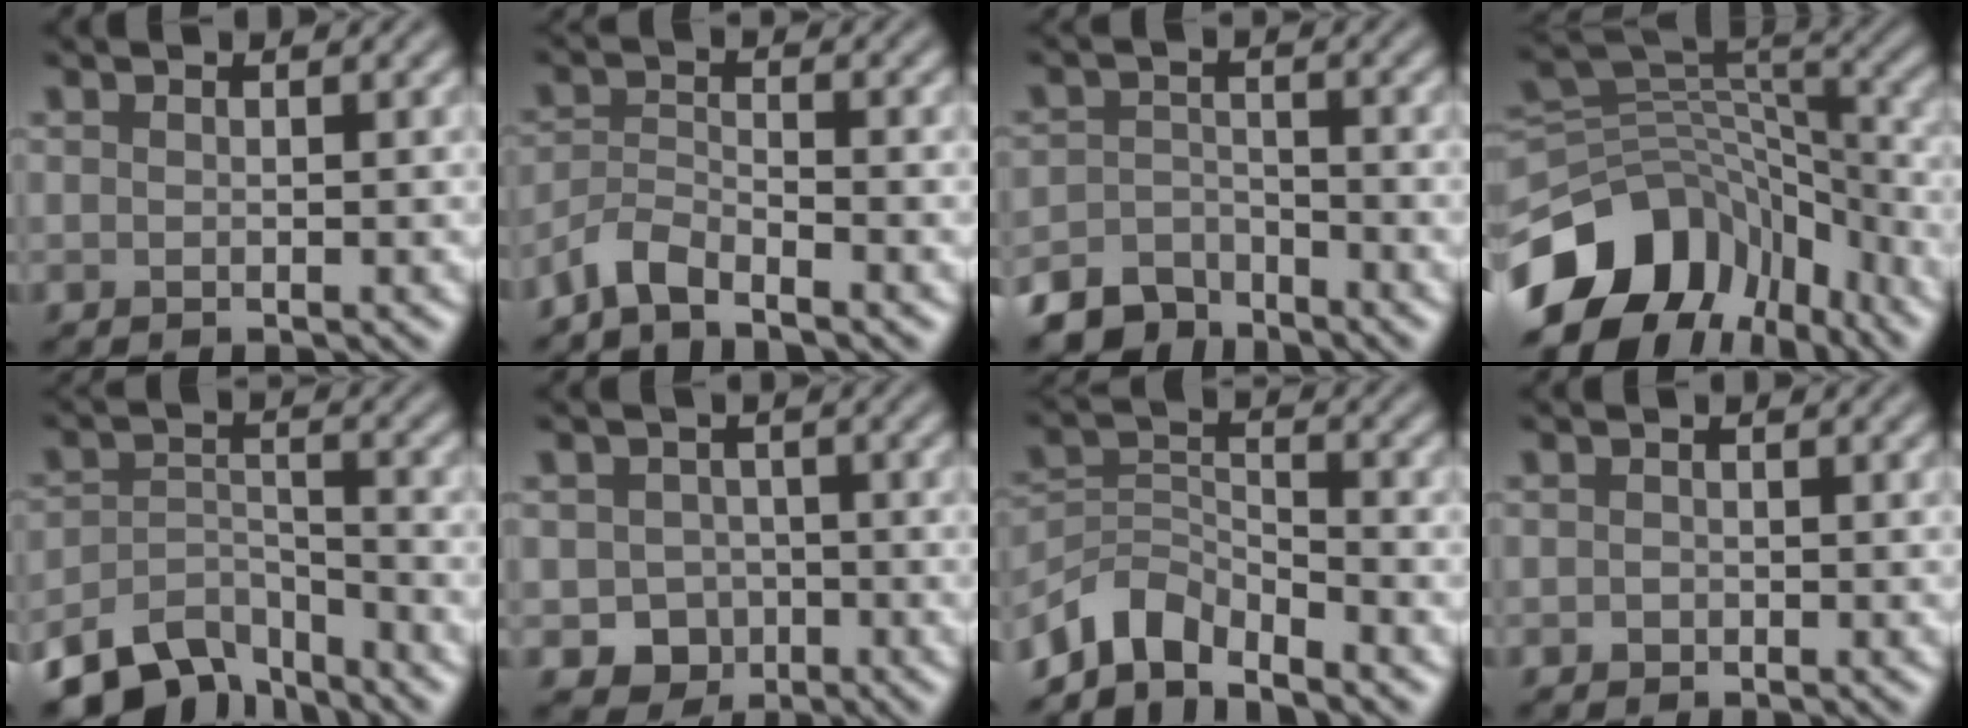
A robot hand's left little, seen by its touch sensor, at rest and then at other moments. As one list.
[{"total": 2.7, "force": [-2.5, 0.4, 1.1], "torque": [-0.023, 0.002, -0.061]}, {"total": 4.5, "force": [-3.9, 2.0, 0.8], "torque": [-0.010, -0.006, -0.078]}, {"total": 12.1, "force": [-6.8, 8.1, 5.8], "torque": [-0.109, 0.013, -0.125]}, {"total": 6.8, "force": [-5.5, 3.0, 2.7], "torque": [-0.047, -0.015, -0.097]}, {"total": 3.9, "force": [-1.4, 3.5, 1.1], "torque": [-0.004, -0.002, -0.024]}, {"total": 4.2, "force": [-3.7, 1.6, 1.2], "torque": [-0.016, -0.001, -0.087]}, {"total": 0.6, "force": [-0.3, 0.5, 0.1], "torque": [0.001, -0.004, -0.005]}]